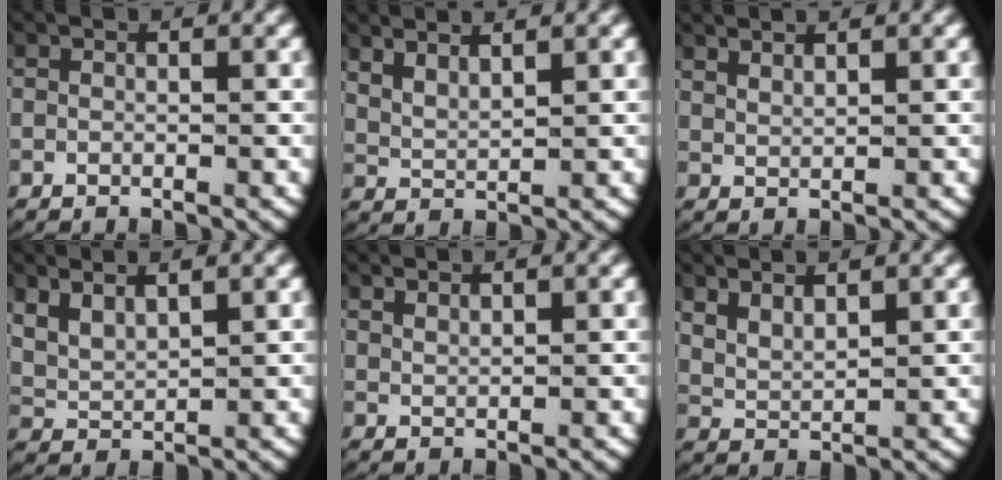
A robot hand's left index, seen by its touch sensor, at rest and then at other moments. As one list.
[{"total": 2.9, "force": [2.0, 1.5, 1.5], "torque": [-0.041, -0.006, 0.038]}, {"total": 1.9, "force": [1.9, 0.0, 0.3], "torque": [-0.014, -0.003, 0.040]}, {"total": 4.1, "force": [1.7, 3.0, 2.0], "torque": [-0.066, -0.008, 0.034]}, {"total": 1.6, "force": [1.6, -0.1, 0.1], "torque": [-0.009, -0.003, 0.036]}, {"total": 3.3, "force": [1.7, 2.3, 1.5], "torque": [-0.048, -0.010, 0.032]}]